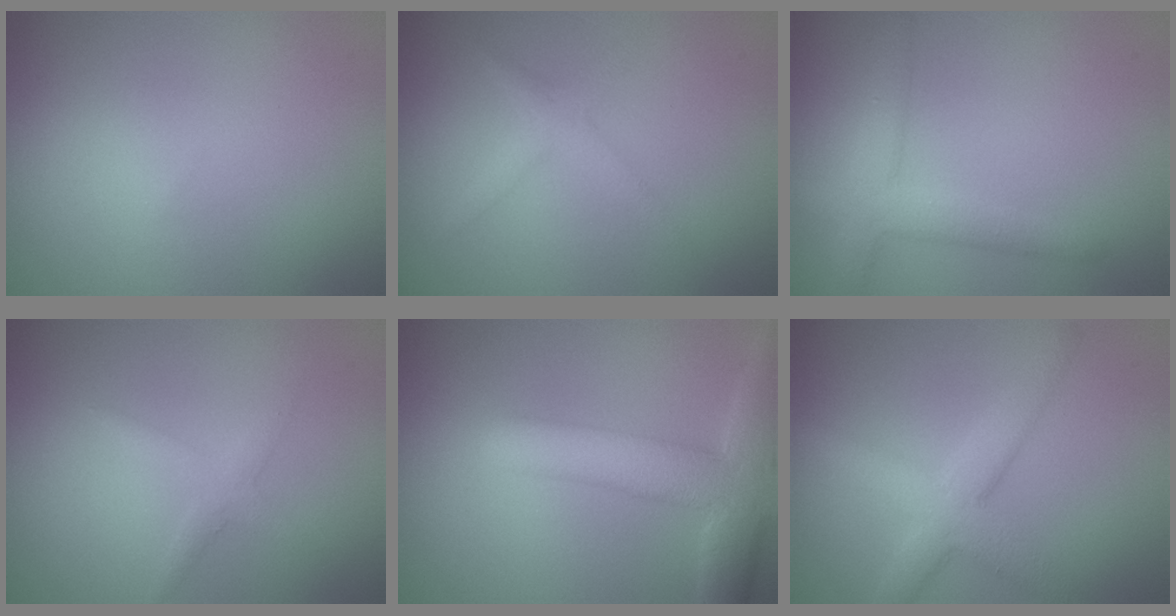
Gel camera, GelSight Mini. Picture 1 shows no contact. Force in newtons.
{"total": 1.8, "press": 1.8, "slide": 0.2}
{"total": 3.5, "press": 3.5, "slide": 0.2}
{"total": 1.5, "press": 1.5, "slide": 0.1}
{"total": 6.7, "press": 6.7, "slide": 0.6}
{"total": 4.2, "press": 4.2, "slide": 0.2}